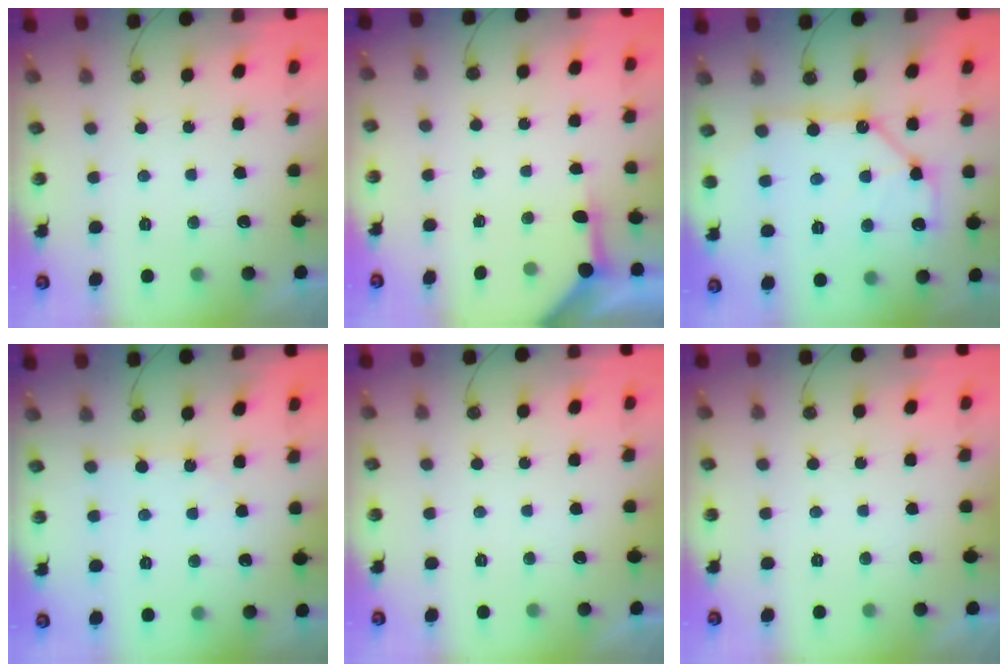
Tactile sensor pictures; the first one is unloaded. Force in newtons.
{"total": 4.0, "press": 3.9, "slide": 0.5}
{"total": 12.3, "press": 12.2, "slide": 1.3}
{"total": 2.6, "press": 2.6, "slide": 0.3}
{"total": 0.0}
{"total": 0.0}